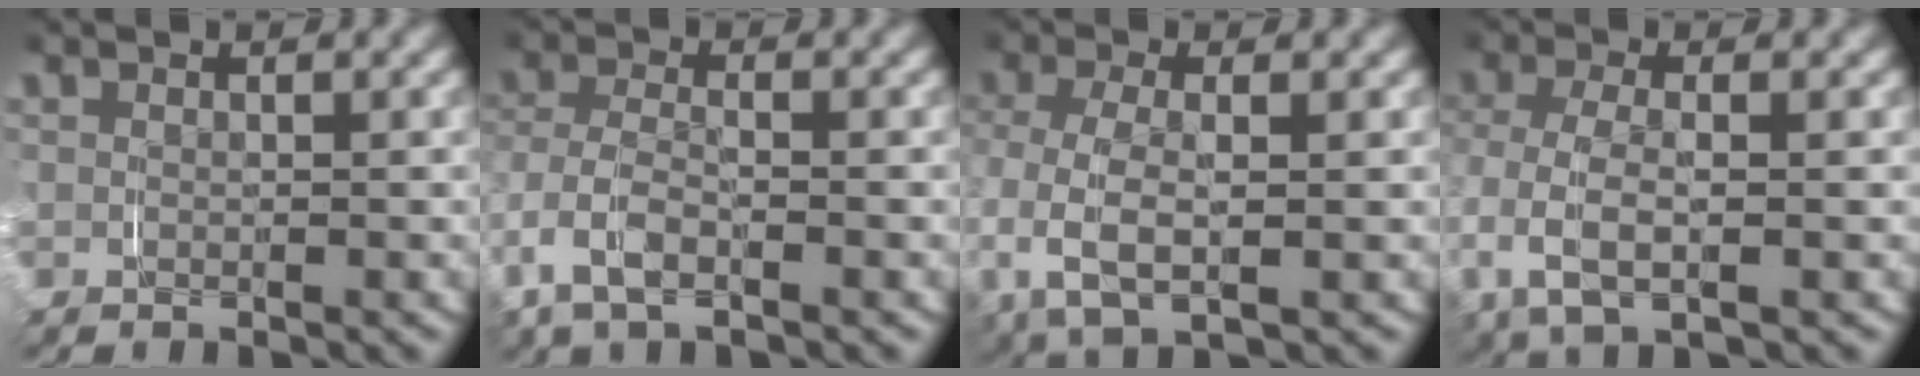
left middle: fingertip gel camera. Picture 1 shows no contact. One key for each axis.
{"total": 3.9, "fx": -1.4, "fy": 2.2, "fz": 2.8, "tx": -0.083, "ty": -0.011, "tz": -0.021}
{"total": 5.6, "fx": -0.5, "fy": 3.1, "fz": 4.7, "tx": -0.128, "ty": -0.010, "tz": -0.003}
{"total": 5.0, "fx": -0.6, "fy": 2.6, "fz": 4.2, "tx": -0.117, "ty": -0.007, "tz": -0.006}